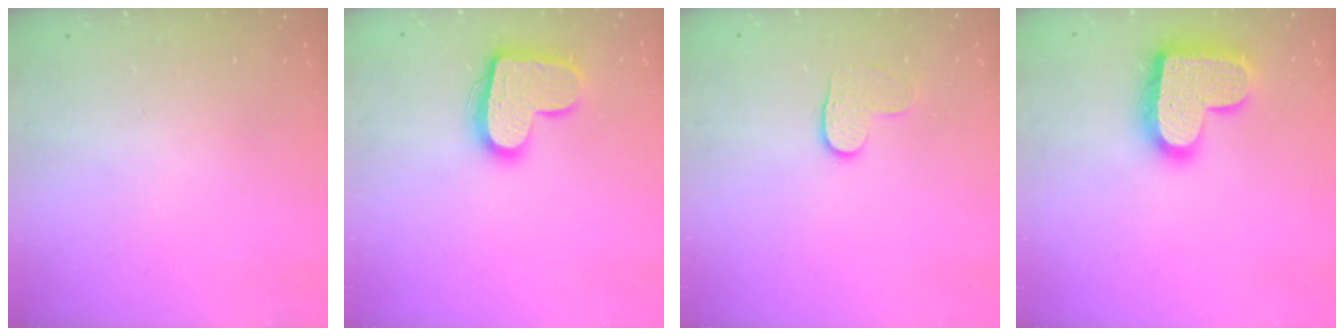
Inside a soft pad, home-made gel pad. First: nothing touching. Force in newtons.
{"total": 16.4, "press": 16.4, "slide": 1.2}
{"total": 4.0, "press": 4.0, "slide": 0.4}
{"total": 18.1, "press": 18.1, "slide": 1.1}